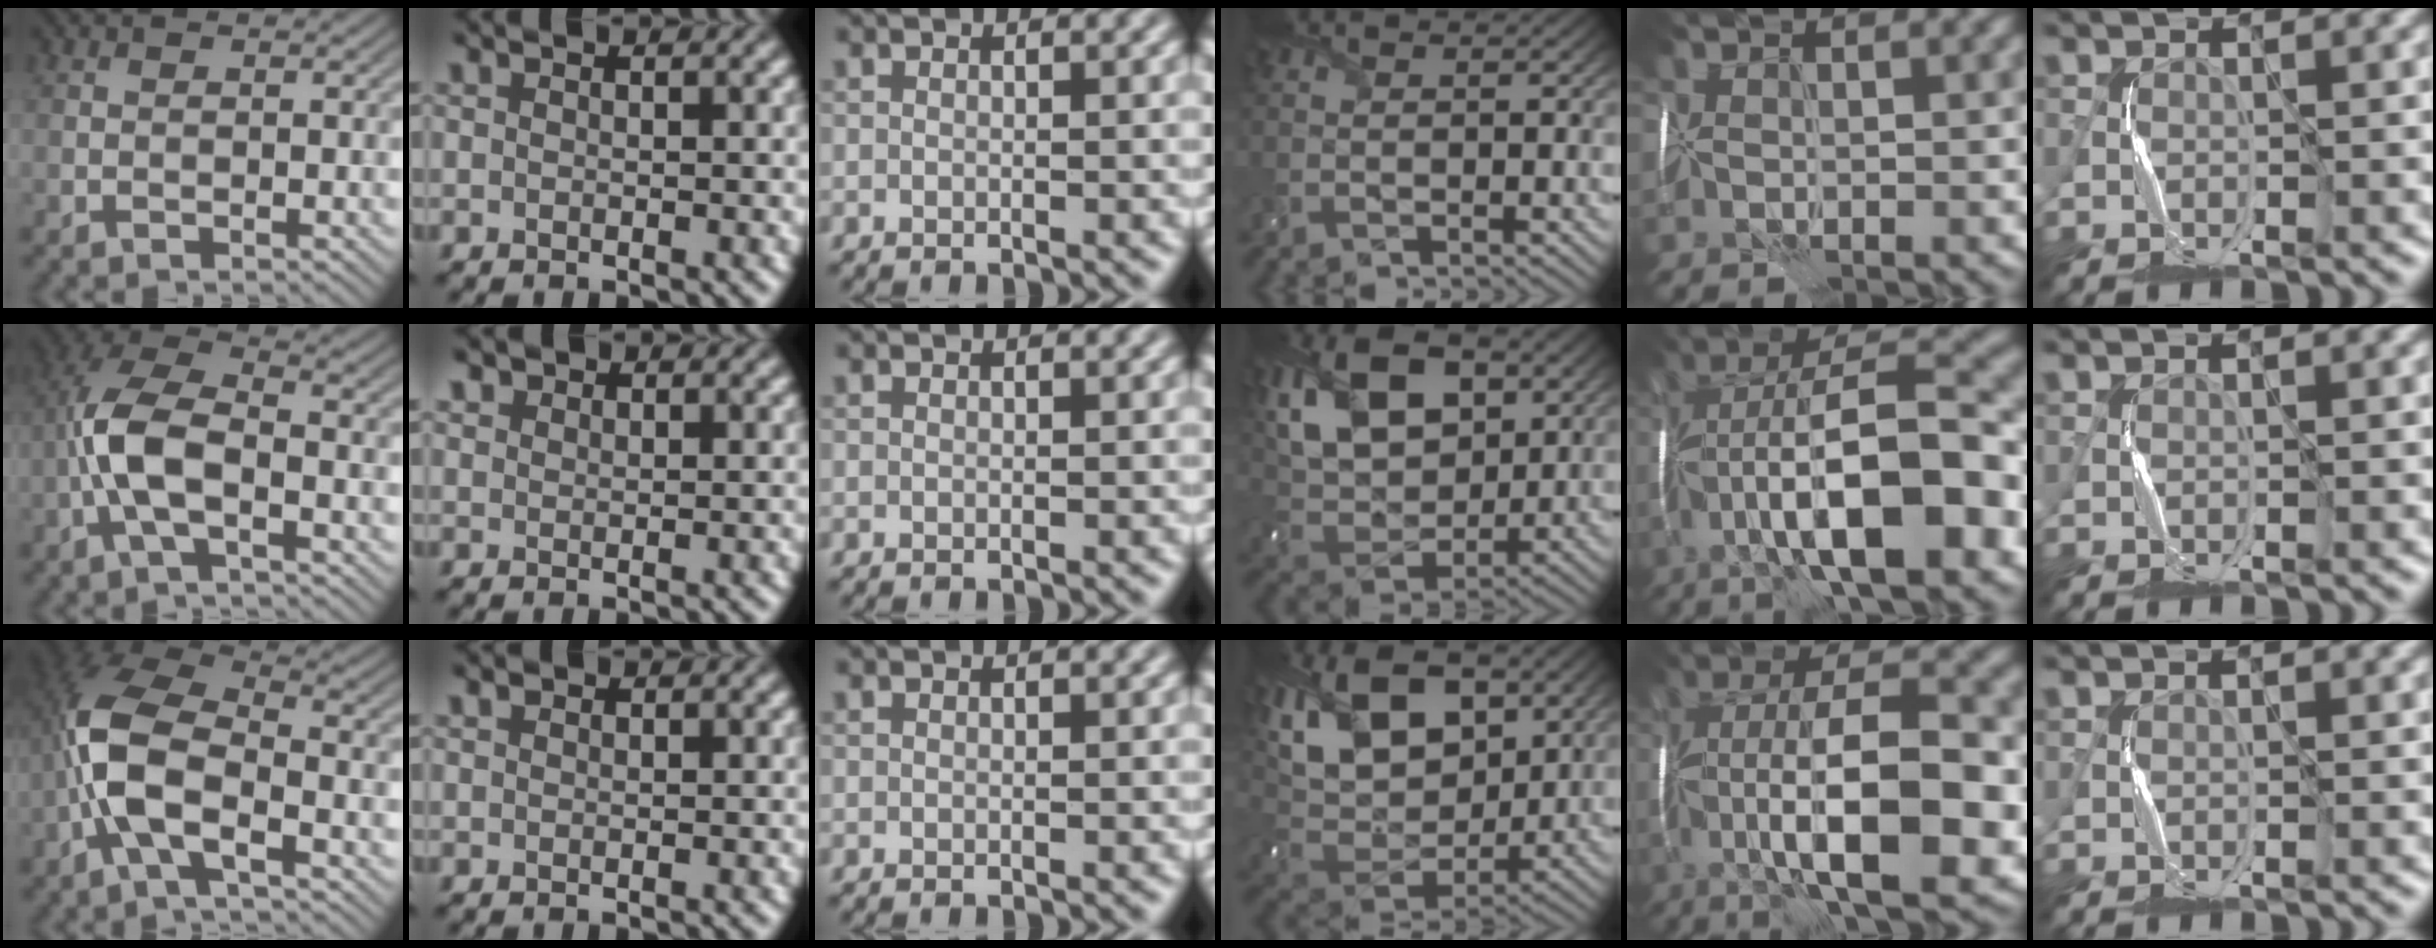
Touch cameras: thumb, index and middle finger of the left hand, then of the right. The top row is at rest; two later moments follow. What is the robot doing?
{"motion": "wrap", "object": "felt sheet"}